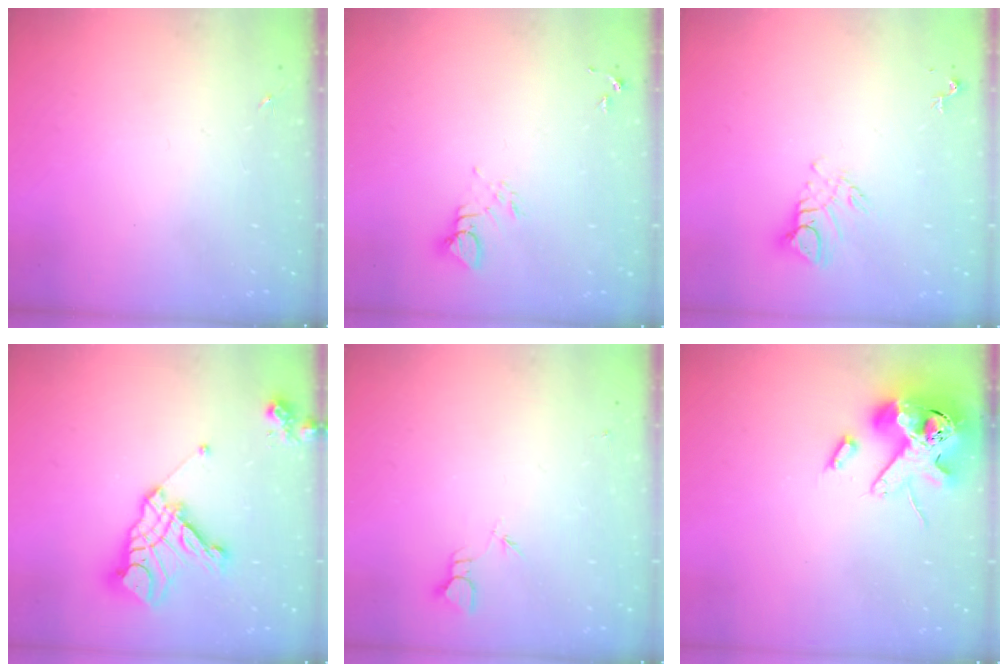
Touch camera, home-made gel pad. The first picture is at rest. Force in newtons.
{"total": 3.8, "press": 3.8, "slide": 0.3}
{"total": 7.6, "press": 7.6, "slide": 0.7}
{"total": 16.6, "press": 16.5, "slide": 2.1}
{"total": 2.3, "press": 2.3, "slide": 0.1}
{"total": 15.3, "press": 15.1, "slide": 2.6}